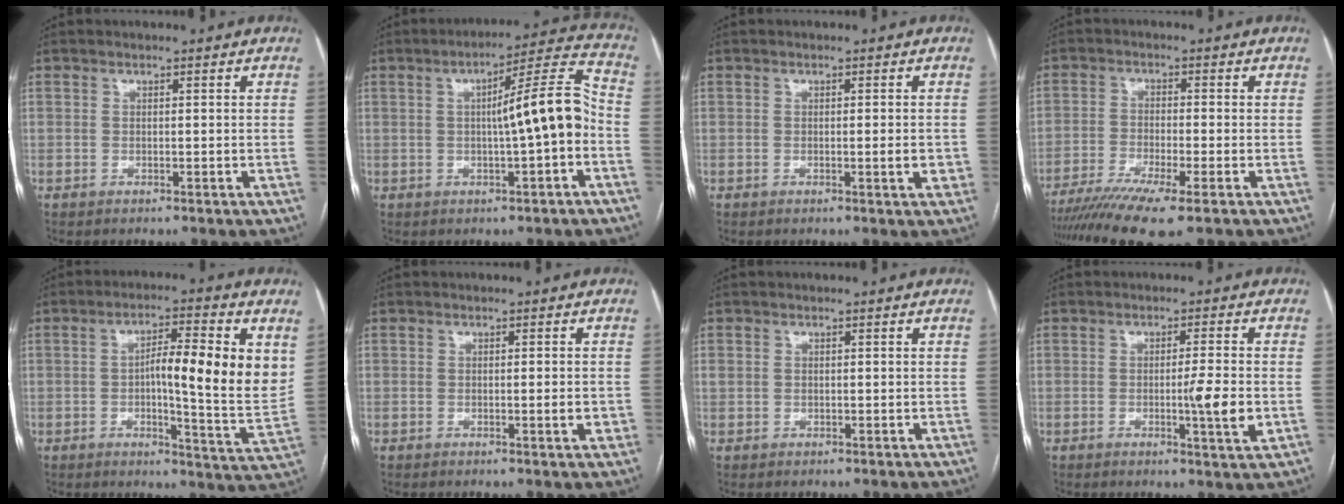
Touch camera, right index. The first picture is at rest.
{"total": 10.5, "force": [-1.1, 0.3, 10.5], "torque": [-0.152, 0.027, -0.017]}
{"total": 2.1, "force": [-0.3, 0.3, 2.0], "torque": [-0.028, -0.001, -0.004]}
{"total": 10.0, "force": [-7.3, 0.1, 6.8], "torque": [-0.118, -0.019, -0.122]}
{"total": 13.2, "force": [2.4, 1.5, 12.9], "torque": [-0.187, 0.007, 0.030]}
{"total": 1.8, "force": [-0.3, 0.3, 1.8], "torque": [-0.026, -0.001, -0.002]}
{"total": 0.8, "force": [0.3, 0.7, 0.3], "torque": [-0.002, 0.009, 0.005]}
{"total": 5.7, "force": [-1.1, -0.3, 5.6], "torque": [-0.085, -0.009, -0.017]}